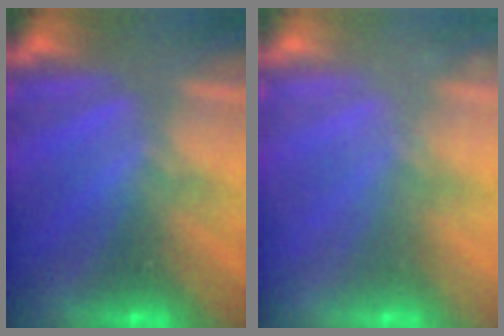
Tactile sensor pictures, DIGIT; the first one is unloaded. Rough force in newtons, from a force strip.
{"total": 2.4}